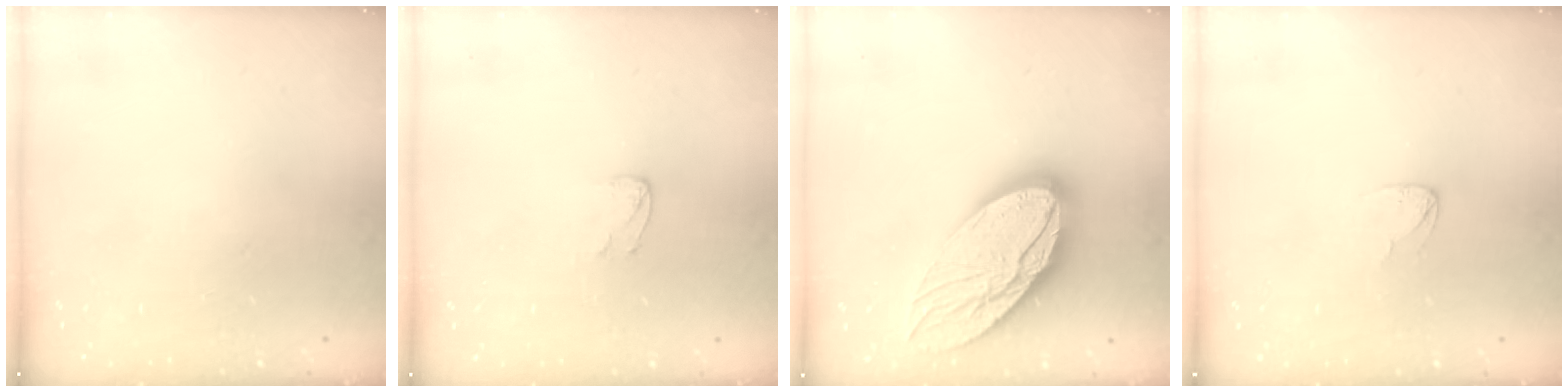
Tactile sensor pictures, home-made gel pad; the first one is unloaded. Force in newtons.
{"total": 4.0, "press": 4.0, "slide": 0.3}
{"total": 23.7, "press": 23.6, "slide": 2.1}
{"total": 3.3, "press": 3.3, "slide": 0.1}